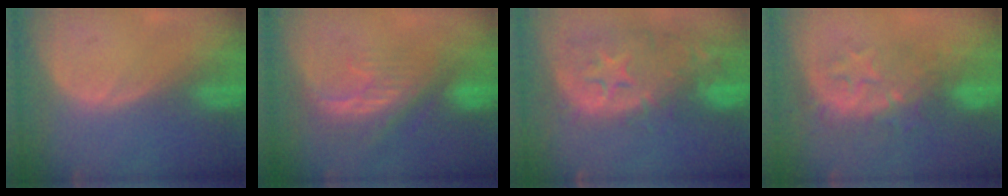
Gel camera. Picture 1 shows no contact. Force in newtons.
{"total": 8.3, "press": 7.5, "slide": 3.5}
{"total": 14.0, "press": 11.3, "slide": 8.3}
{"total": 8.8, "press": 7.9, "slide": 4.0}